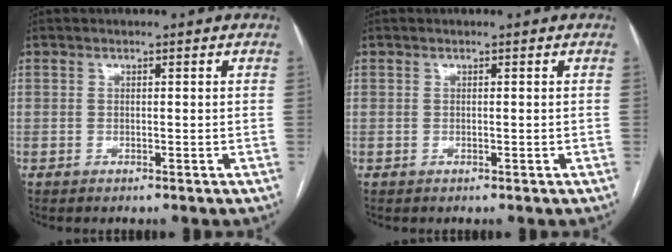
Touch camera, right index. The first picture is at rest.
{"total": 0.0}